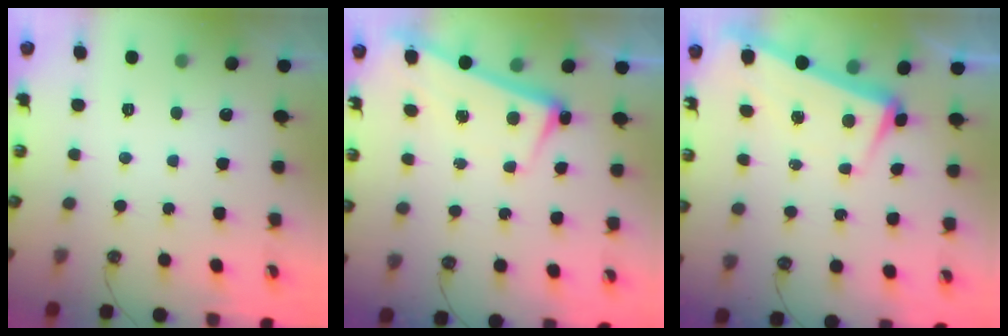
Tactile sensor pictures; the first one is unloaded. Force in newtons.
{"total": 2.6, "press": 2.5, "slide": 0.7}
{"total": 2.8, "press": 2.3, "slide": 1.7}